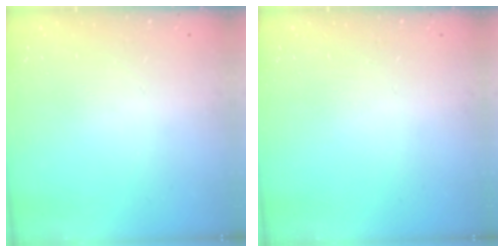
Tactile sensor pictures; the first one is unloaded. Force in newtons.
{"total": 0.0}